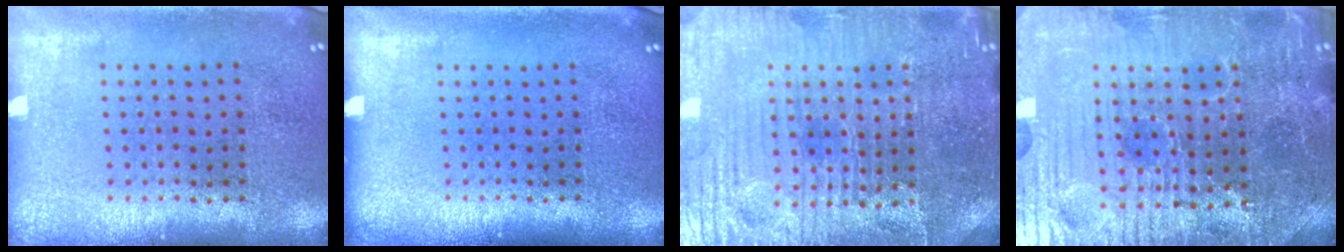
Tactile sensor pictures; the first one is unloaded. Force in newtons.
{"total": 0.0}
{"total": 4.9, "press": 4.7, "slide": 1.2}
{"total": 4.8, "press": 4.7, "slide": 1.0}